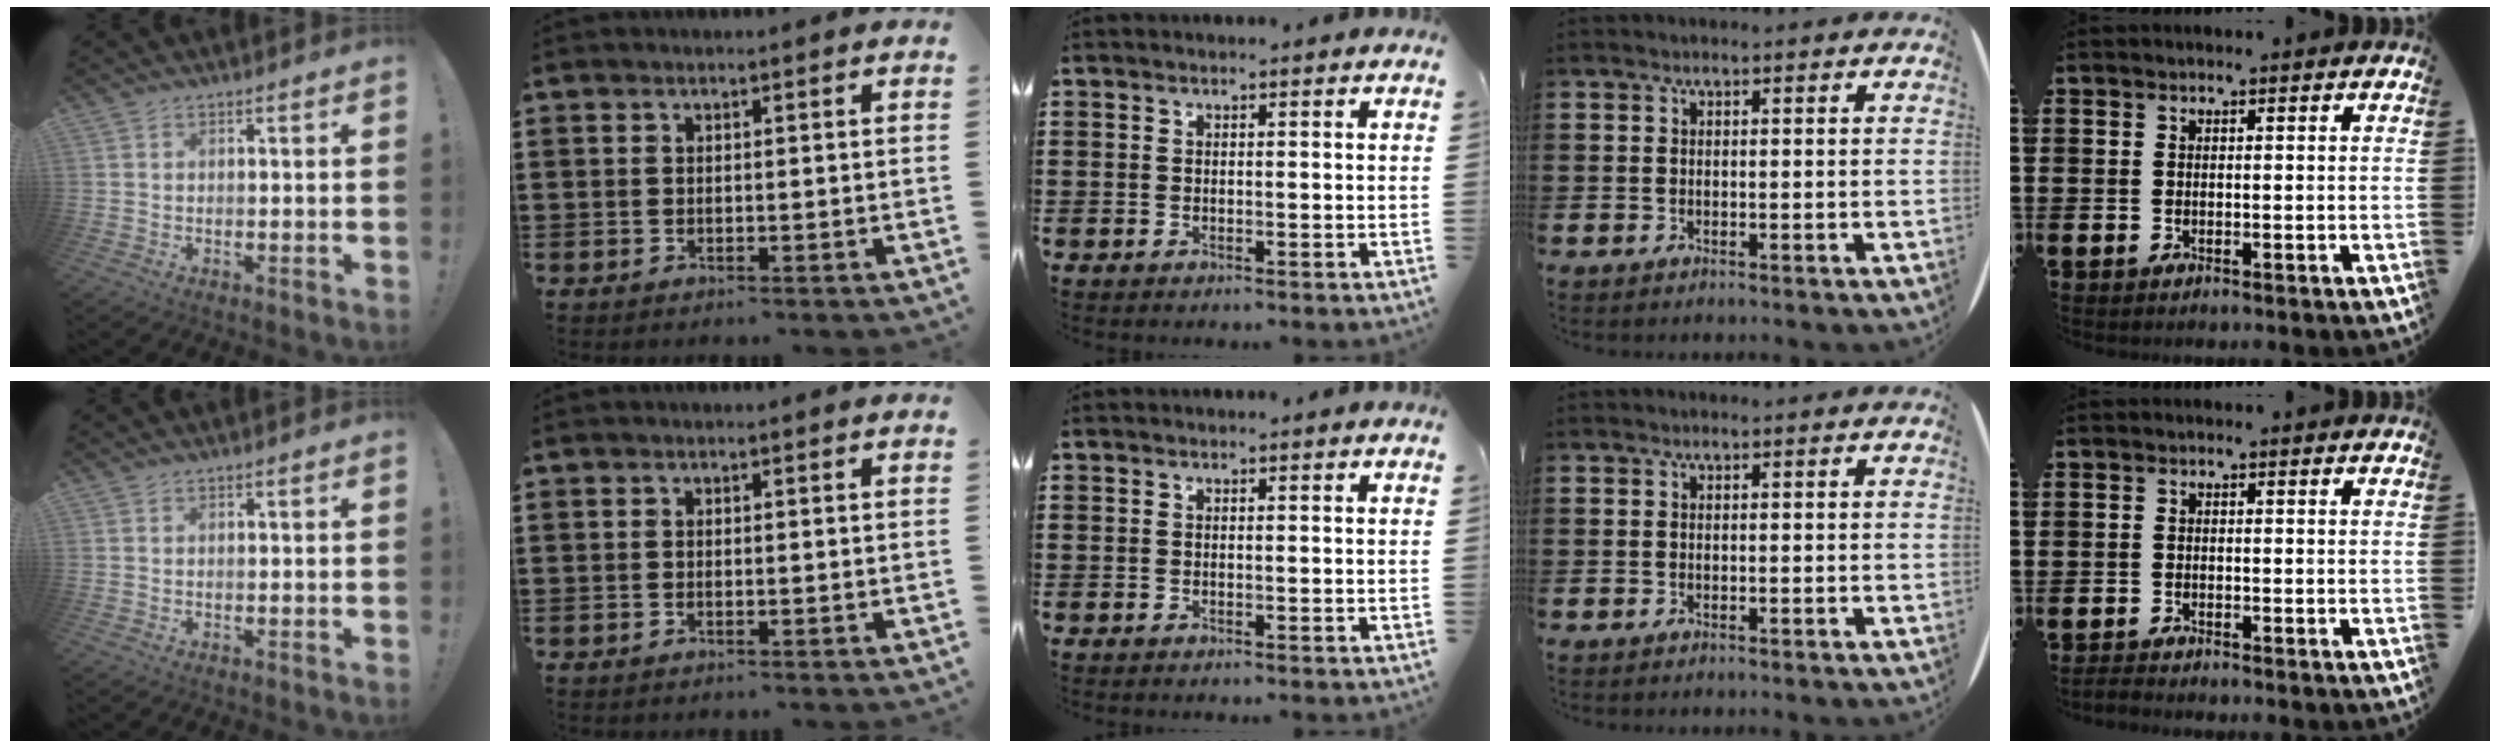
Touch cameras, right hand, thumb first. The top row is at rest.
{"little": {"total": 0.9, "force": [-0.9, 0.1, 0.2], "torque": [-0.006, 0.000, -0.019]}}